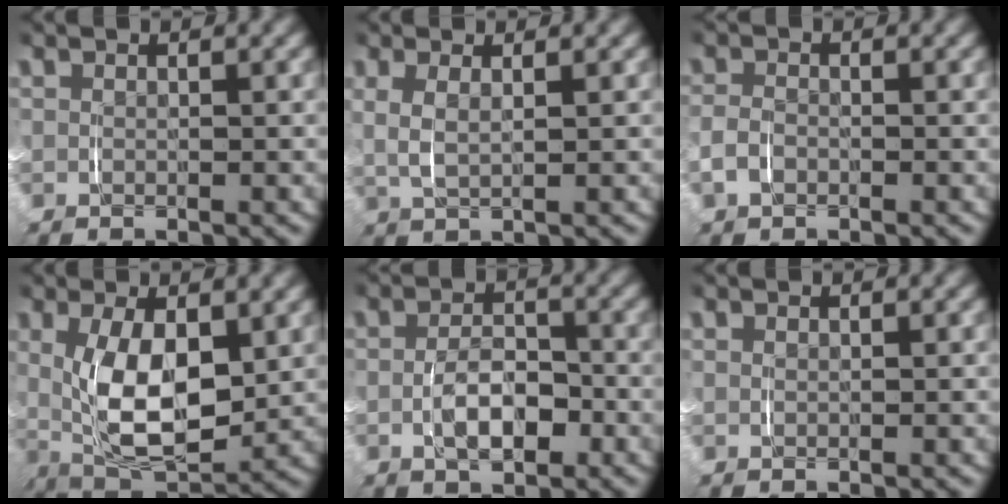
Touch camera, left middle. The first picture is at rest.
{"total": 2.0, "force": [0.7, 0.6, 1.8], "torque": [-0.044, 0.000, 0.017]}
{"total": 1.1, "force": [-0.9, 0.3, 0.5], "torque": [-0.013, 0.000, -0.018]}
{"total": 7.7, "force": [0.3, 3.7, 6.8], "torque": [-0.121, -0.012, 0.011]}
{"total": 3.2, "force": [-1.7, 1.4, 2.3], "torque": [-0.027, 0.002, -0.030]}
{"total": 0.0}